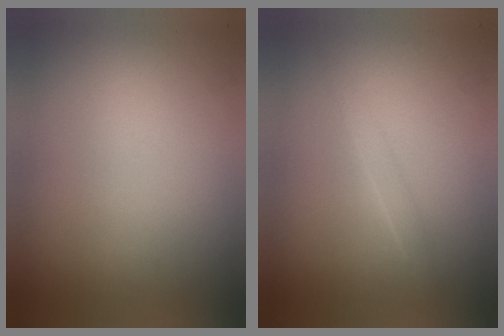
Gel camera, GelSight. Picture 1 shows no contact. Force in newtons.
{"total": 1.1}